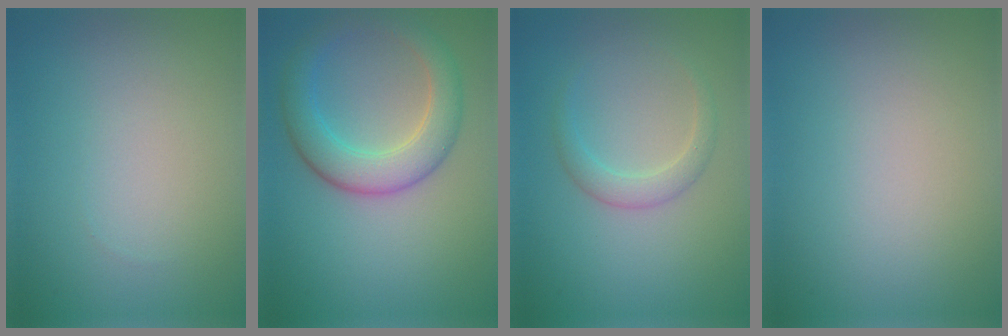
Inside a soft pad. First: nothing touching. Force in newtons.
{"total": 5.3, "press": 5.3, "slide": 0.1}
{"total": 2.0, "press": 2.0, "slide": 0.1}
{"total": 0.0}